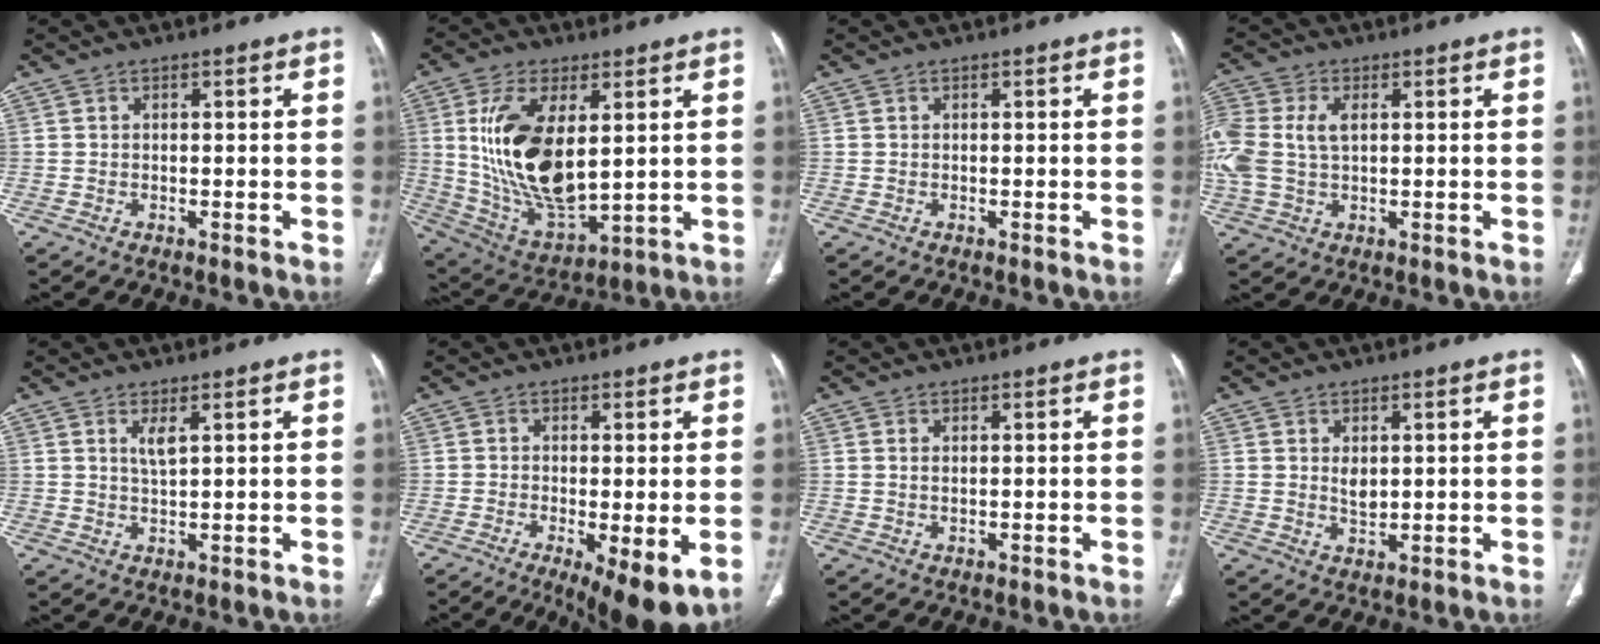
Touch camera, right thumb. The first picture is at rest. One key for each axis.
{"total": 18.8, "fx": 3.7, "fy": 9.1, "fz": 16.0, "tx": -0.301, "ty": -0.029, "tz": 0.084}
{"total": 0.0}
{"total": 12.9, "fx": 1.8, "fy": 8.2, "fz": 9.7, "tx": -0.259, "ty": 0.012, "tz": 0.038}
{"total": 2.4, "fx": 1.2, "fy": 0.6, "fz": 2.0, "tx": -0.042, "ty": -0.012, "tz": 0.027}
{"total": 9.9, "fx": -3.2, "fy": 2.9, "fz": 9.0, "tx": -0.141, "ty": -0.022, "tz": -0.045}
{"total": 0.6, "fx": 0.3, "fy": 0.2, "fz": 0.5, "tx": -0.011, "ty": -0.006, "tz": 0.006}
{"total": 2.8, "fx": 0.8, "fy": 1.6, "fz": 2.1, "tx": -0.026, "ty": -0.015, "tz": 0.017}